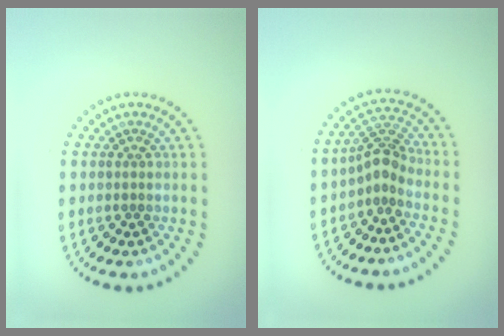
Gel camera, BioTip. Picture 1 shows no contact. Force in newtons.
{"total": 2.6, "press": 1.9, "slide": 1.8}